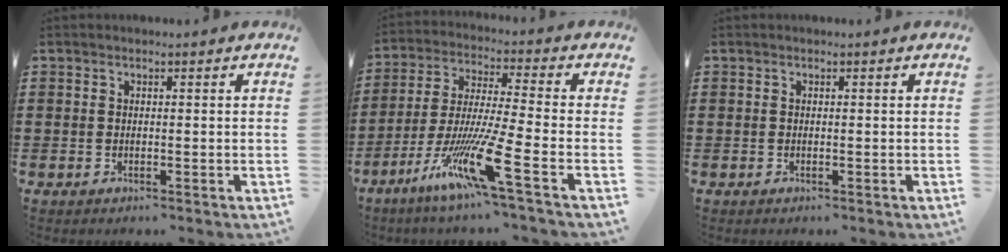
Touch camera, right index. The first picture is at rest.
{"total": 12.2, "force": [-6.9, 0.6, 10.1], "torque": [-0.221, -0.011, -0.135]}
{"total": 0.0}